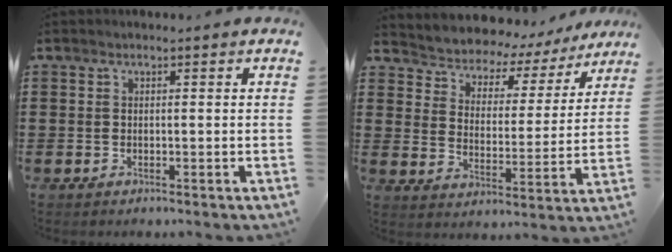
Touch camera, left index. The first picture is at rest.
{"total": 4.2, "force": [4.1, 1.0, -0.2], "torque": [-0.027, -0.040, 0.062]}